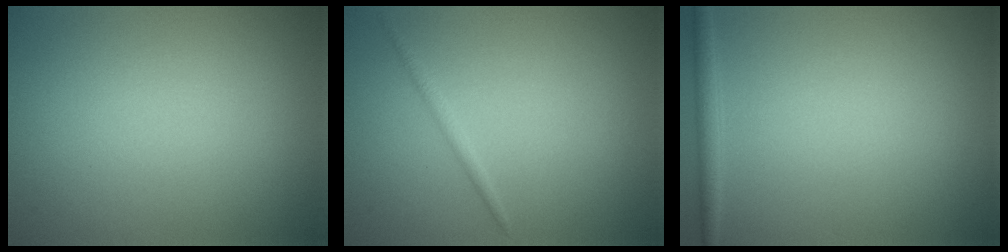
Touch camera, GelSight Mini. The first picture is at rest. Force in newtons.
{"total": 0.9, "press": 0.9, "slide": 0.0}
{"total": 1.4, "press": 1.4, "slide": 0.1}